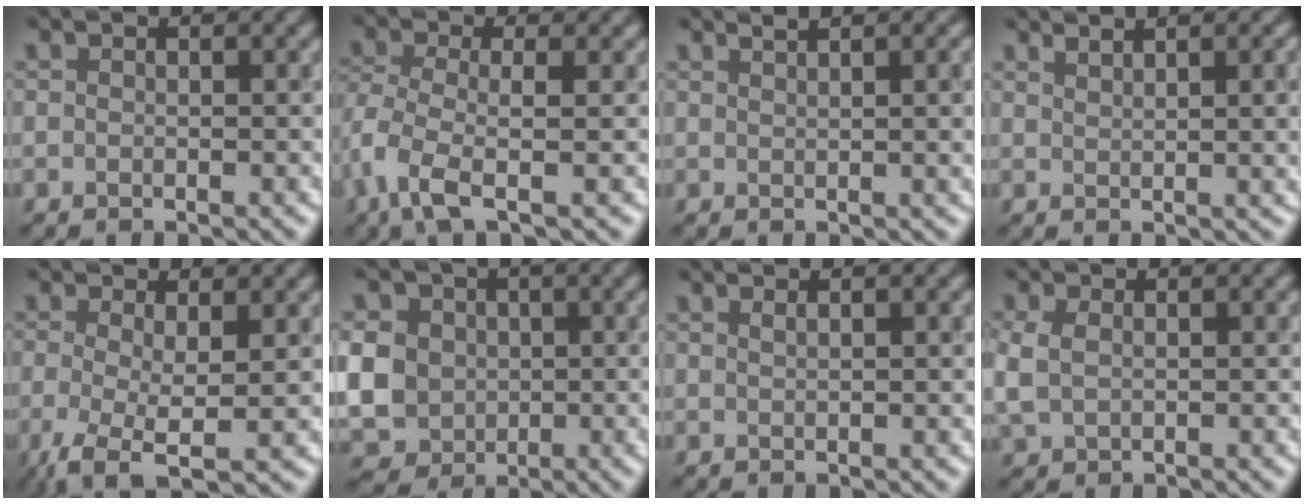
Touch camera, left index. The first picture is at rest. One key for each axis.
{"total": 3.2, "fx": -1.2, "fy": 1.0, "fz": 2.8, "tx": -0.066, "ty": -0.002, "tz": -0.032}
{"total": 4.3, "fx": 1.9, "fy": 1.4, "fz": 3.6, "tx": -0.023, "ty": 0.017, "tz": 0.014}
{"total": 5.3, "fx": 2.7, "fy": 1.8, "fz": 4.2, "tx": -0.029, "ty": 0.020, "tz": 0.032}
{"total": 4.4, "fx": -1.4, "fy": 1.5, "fz": 4.0, "tx": -0.087, "ty": -0.007, "tz": -0.030}
{"total": 6.9, "fx": 0.2, "fy": 6.3, "fz": 2.9, "tx": -0.080, "ty": 0.007, "tz": -0.010}
{"total": 1.0, "fx": 0.5, "fy": 0.3, "fz": 0.8, "tx": -0.005, "ty": 0.007, "tz": 0.006}
{"total": 2.2, "fx": 0.4, "fy": 1.7, "fz": 1.3, "tx": -0.040, "ty": 0.004, "tz": 0.010}